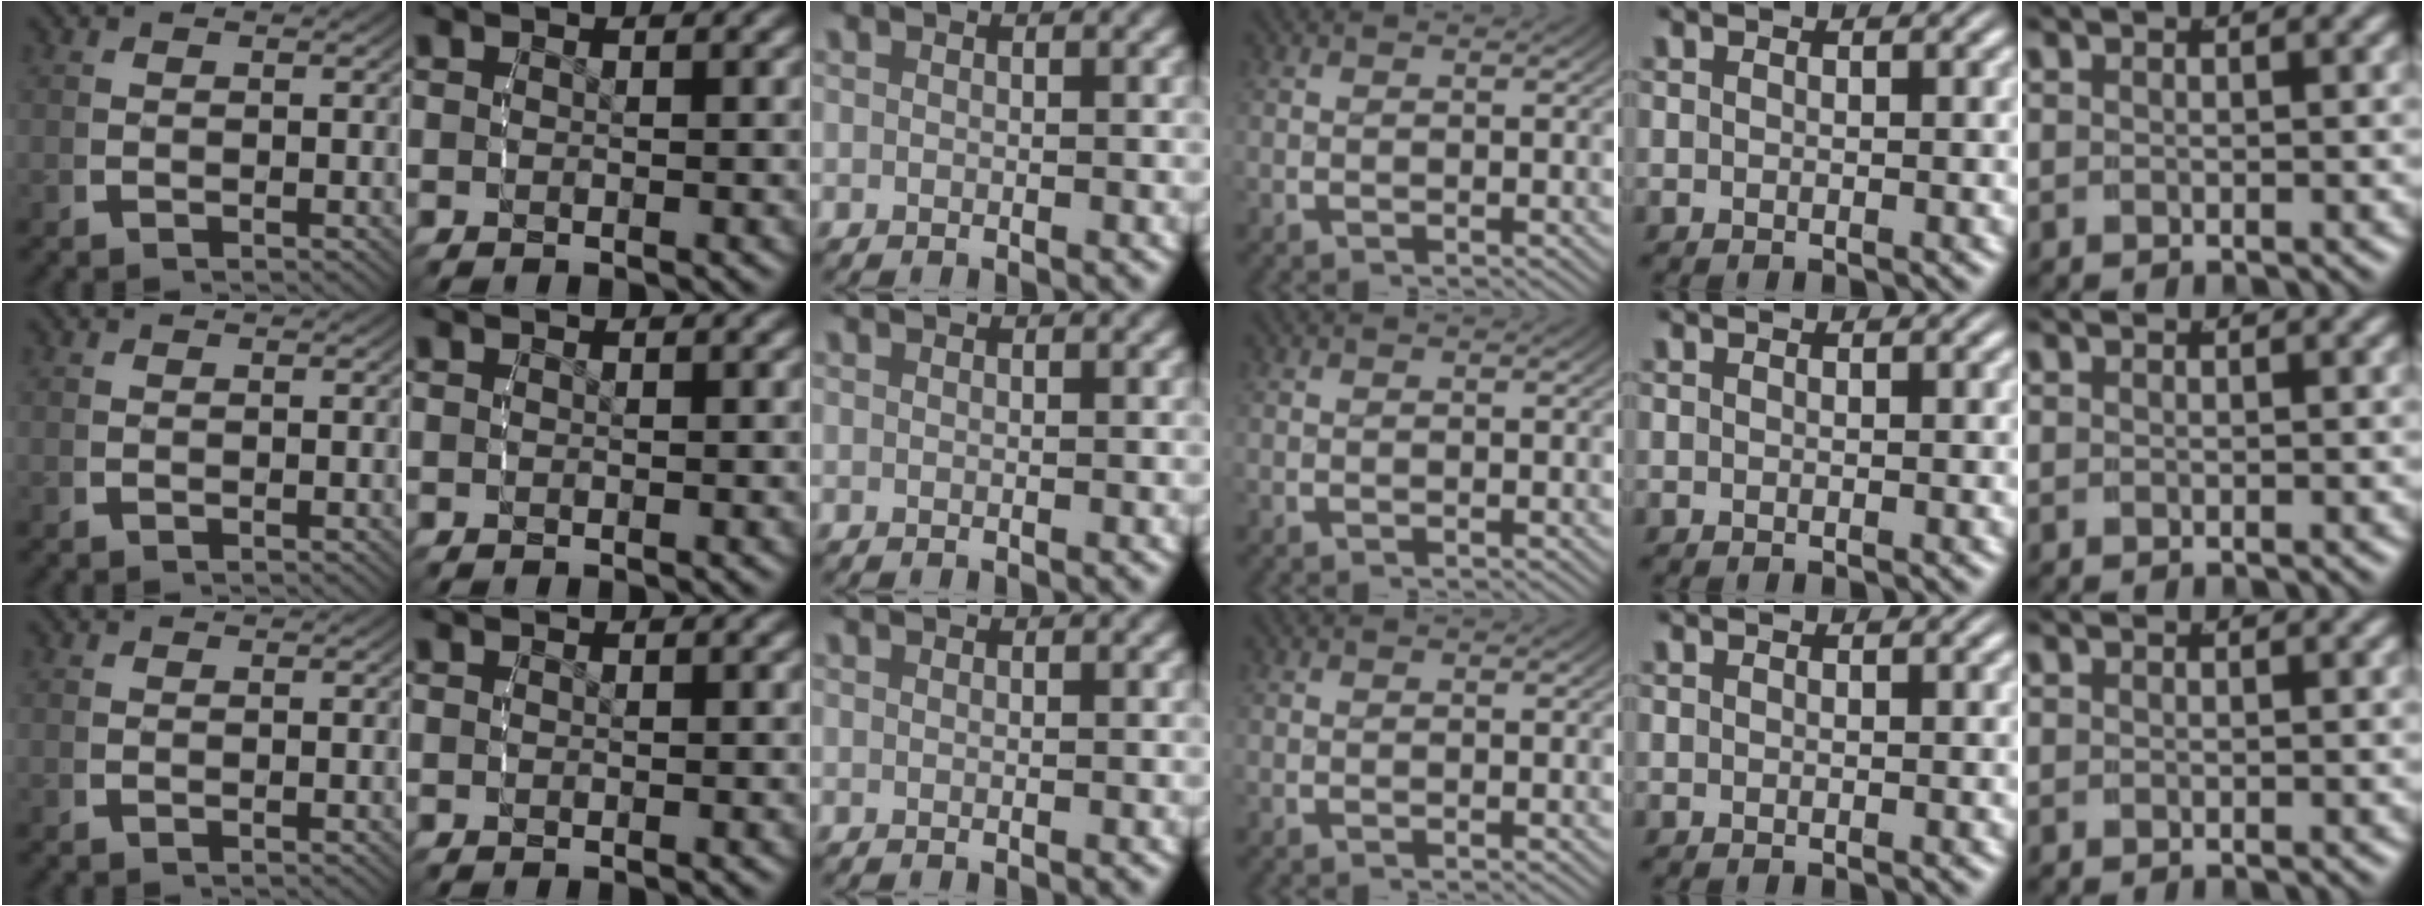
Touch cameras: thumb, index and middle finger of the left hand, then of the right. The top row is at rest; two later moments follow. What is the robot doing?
{"motion": "grasp_and_lifting", "object": "bottle cap"}